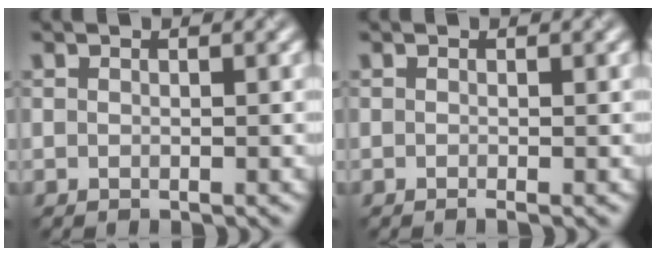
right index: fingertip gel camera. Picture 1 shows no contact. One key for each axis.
{"total": 0.6, "fx": -0.3, "fy": 0.1, "fz": 0.5, "tx": -0.009, "ty": -0.007, "tz": -0.005}